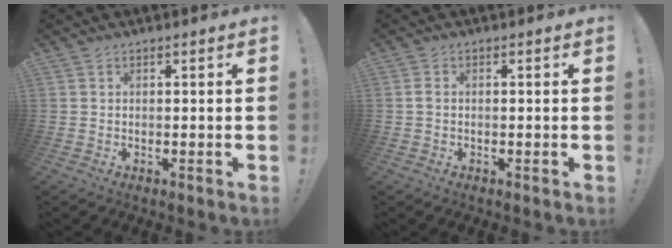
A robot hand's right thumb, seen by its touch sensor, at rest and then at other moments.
{"total": 0.8, "force": [-0.1, 0.6, 0.5], "torque": [-0.012, 0.004, -0.002]}